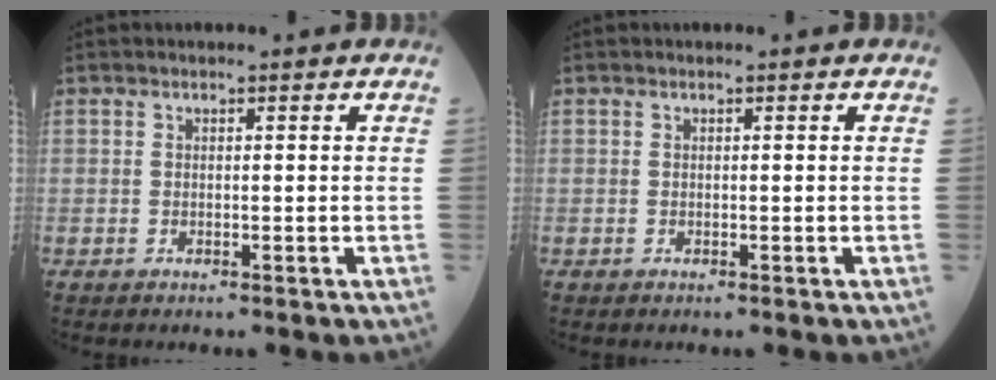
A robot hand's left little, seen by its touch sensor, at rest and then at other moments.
{"total": 0.0}